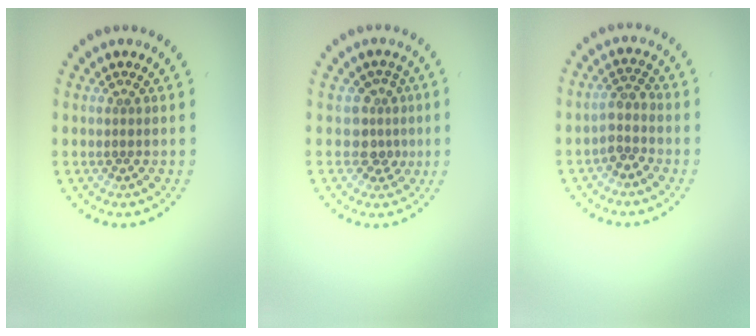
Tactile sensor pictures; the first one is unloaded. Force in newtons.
{"total": 2.5, "press": 1.9, "slide": 1.7}
{"total": 2.2, "press": 1.8, "slide": 1.2}